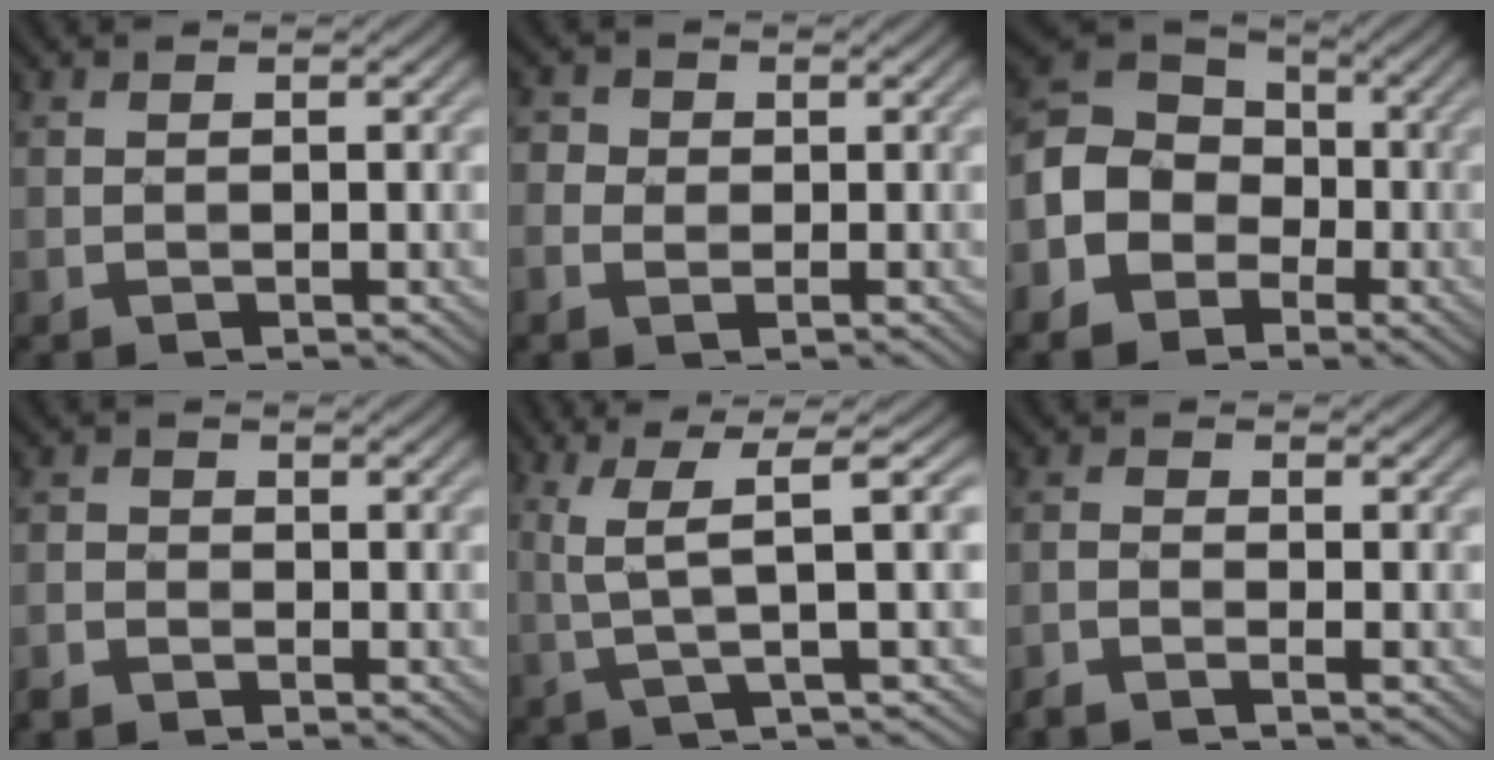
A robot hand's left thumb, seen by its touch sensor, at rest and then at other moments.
{"total": 2.8, "force": [0.0, 2.6, 1.1], "torque": [-0.036, 0.005, -0.005]}
{"total": 8.9, "force": [-2.6, 7.5, 4.0], "torque": [-0.101, -0.010, -0.065]}
{"total": 1.9, "force": [-1.5, 1.2, 0.2], "torque": [-0.012, 0.001, -0.037]}
{"total": 5.7, "force": [1.7, 0.4, 5.5], "torque": [-0.119, 0.018, 0.036]}
{"total": 1.7, "force": [-1.5, 0.2, 0.9], "torque": [-0.030, 0.001, -0.036]}